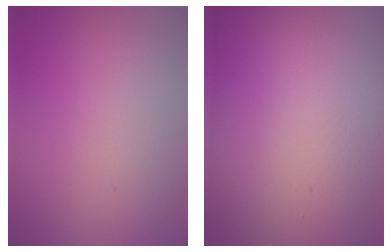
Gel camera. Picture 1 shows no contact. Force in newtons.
{"total": 27.6, "press": 27.6, "slide": 1.2}